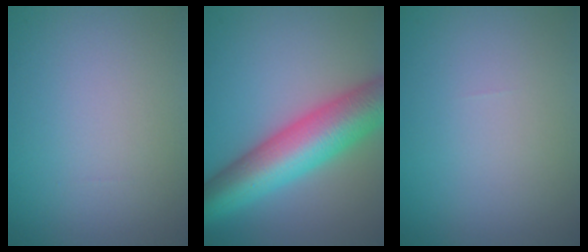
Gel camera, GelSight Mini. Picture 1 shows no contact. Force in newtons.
{"total": 10.2, "press": 10.2, "slide": 0.2}
{"total": 0.0}